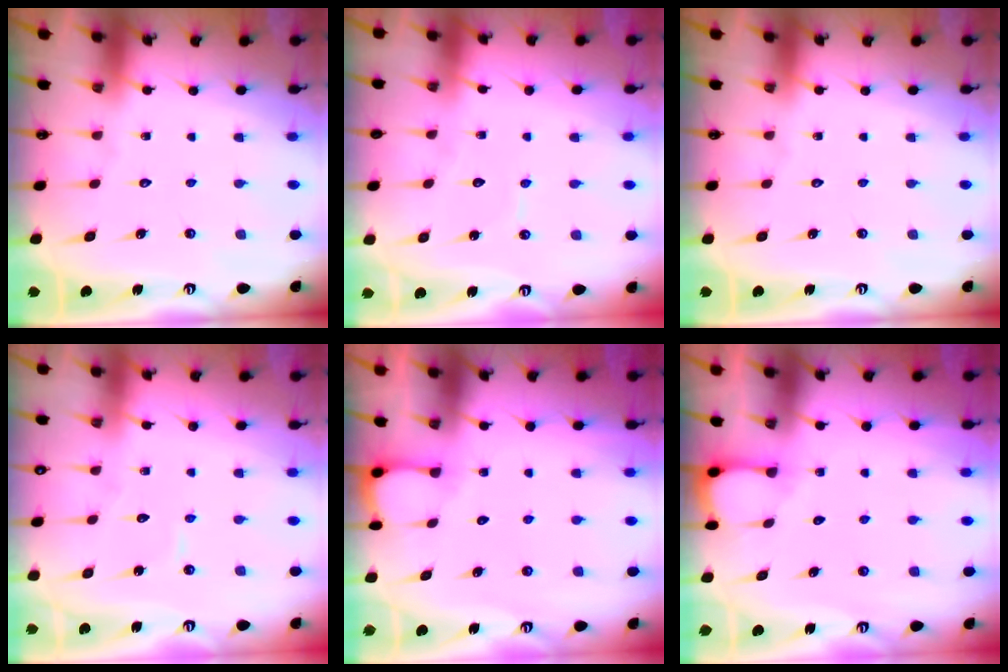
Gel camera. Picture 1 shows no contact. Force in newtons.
{"total": 3.4, "press": 3.4, "slide": 0.3}
{"total": 0.0}
{"total": 4.0, "press": 4.0, "slide": 0.3}
{"total": 2.7, "press": 2.7, "slide": 0.3}
{"total": 3.6, "press": 3.6, "slide": 0.4}